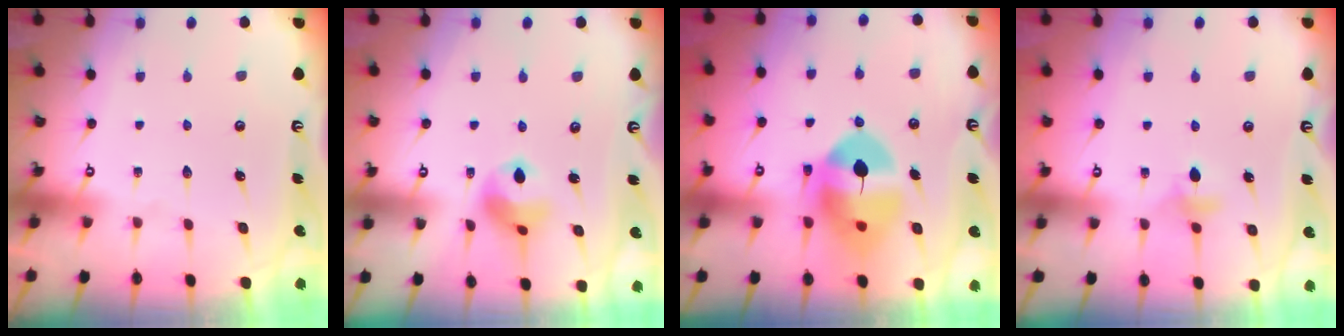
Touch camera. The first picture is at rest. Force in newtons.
{"total": 9.5, "press": 9.4, "slide": 1.2}
{"total": 12.4, "press": 12.2, "slide": 2.2}
{"total": 4.4, "press": 4.3, "slide": 0.8}